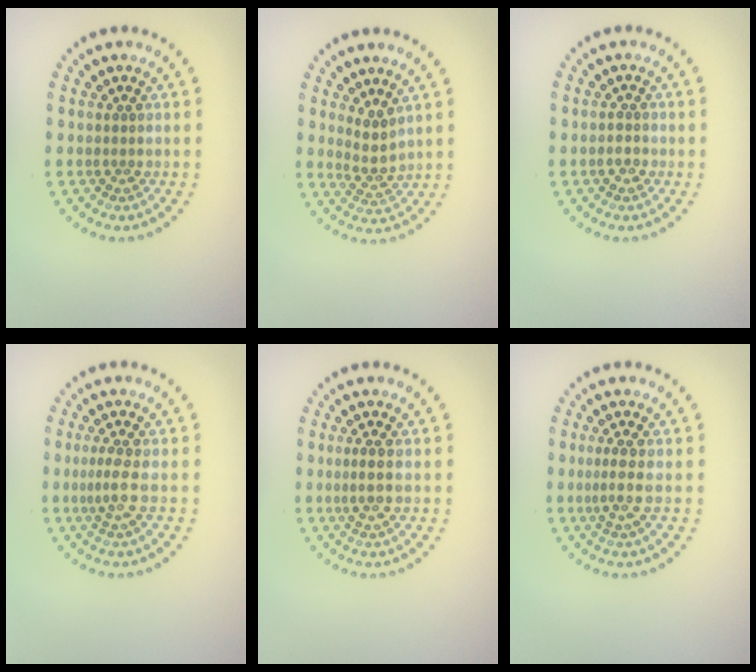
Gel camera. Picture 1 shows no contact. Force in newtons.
{"total": 2.1, "press": 1.6, "slide": 1.4}
{"total": 1.1, "press": 1.0, "slide": 0.5}
{"total": 1.9, "press": 1.4, "slide": 1.2}
{"total": 1.8, "press": 1.4, "slide": 1.2}
{"total": 2.1, "press": 1.3, "slide": 1.6}